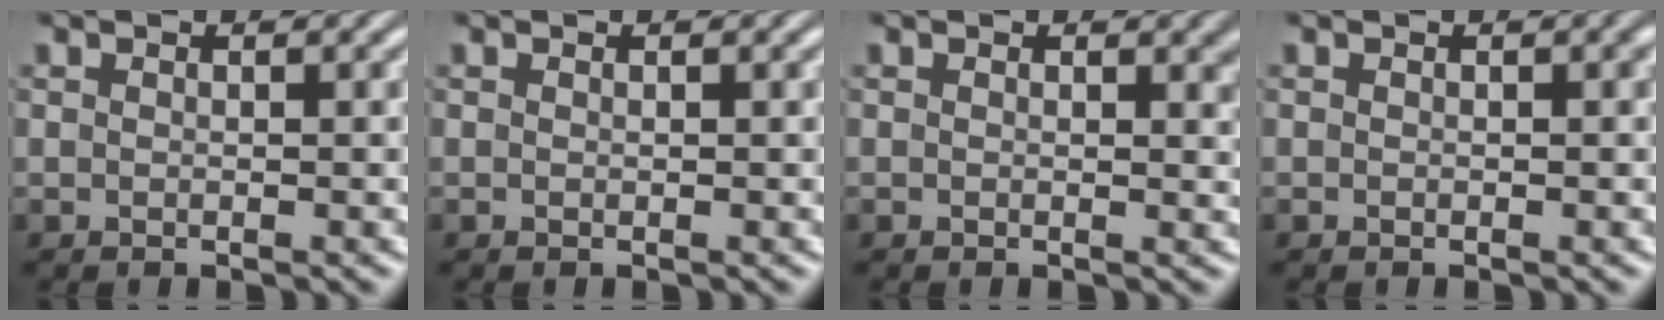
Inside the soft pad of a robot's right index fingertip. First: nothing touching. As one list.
[{"total": 0.0}, {"total": 1.0, "force": [0.6, 0.3, 0.8], "torque": [-0.001, -0.002, 0.008]}, {"total": 0.0}]